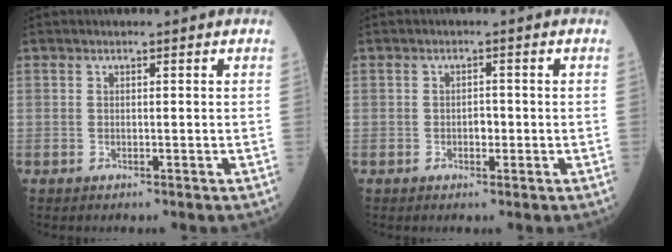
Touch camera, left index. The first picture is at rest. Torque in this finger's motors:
{"motor_torque": [-0.14, 0.19, -0.01, 0.00]}